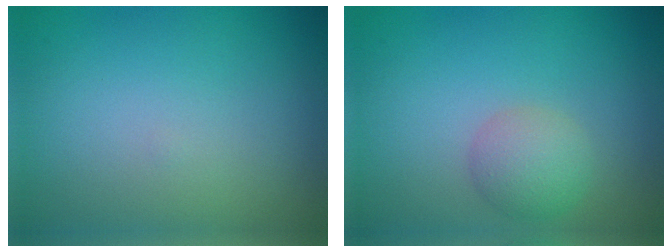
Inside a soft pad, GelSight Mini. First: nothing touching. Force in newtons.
{"total": 2.7, "press": 2.7, "slide": 0.2}